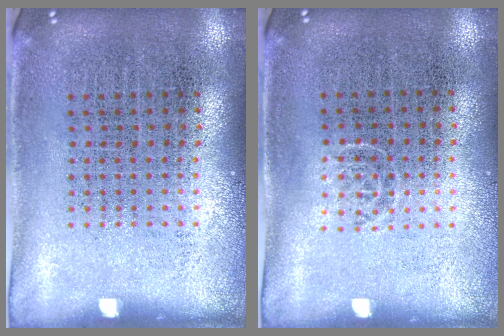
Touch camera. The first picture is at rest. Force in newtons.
{"total": 0.6, "press": 0.4, "slide": 0.5}